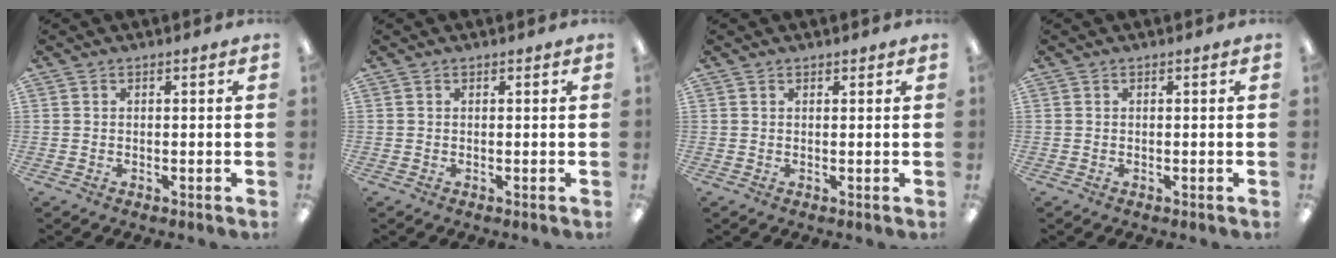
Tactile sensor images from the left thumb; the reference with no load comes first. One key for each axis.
{"total": 0.0}
{"total": 0.7, "fx": 0.6, "fy": 0.4, "fz": 0.1, "tx": -0.002, "ty": 0.001, "tz": 0.011}
{"total": 0.0}